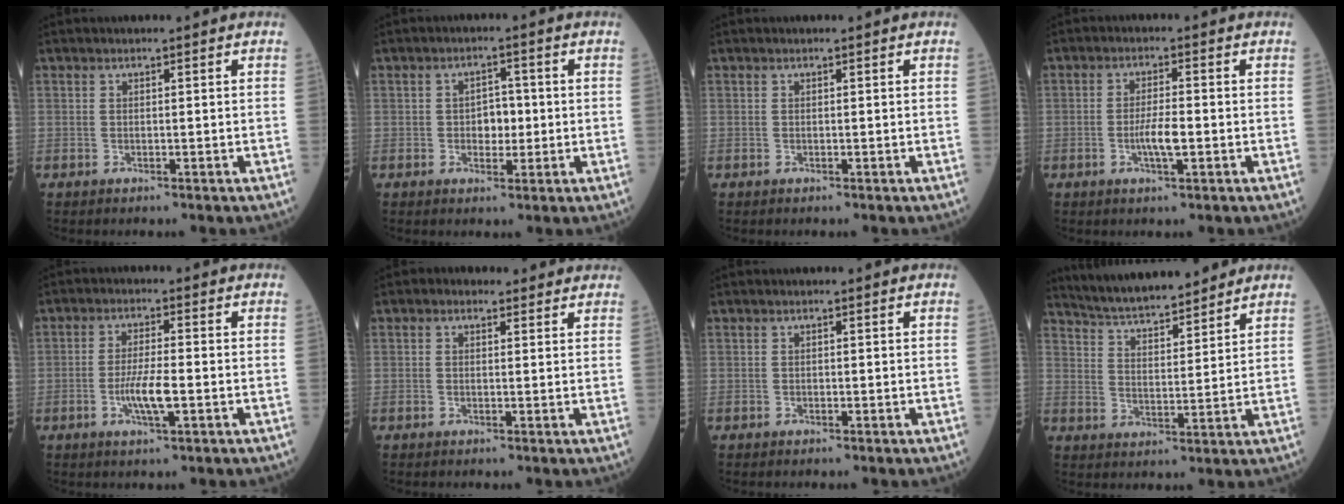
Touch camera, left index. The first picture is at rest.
{"total": 3.7, "force": [-0.3, 2.4, 2.8], "torque": [-0.040, 0.009, -0.005]}
{"total": 0.0}
{"total": 4.0, "force": [-1.1, 0.7, 3.8], "torque": [-0.076, -0.002, -0.021]}
{"total": 5.2, "force": [-1.5, 0.7, 5.0], "torque": [-0.101, -0.005, -0.029]}
{"total": 2.6, "force": [1.7, 1.7, 0.9], "torque": [-0.012, 0.020, 0.021]}
{"total": 0.0}
{"total": 12.7, "force": [11.6, 1.8, 4.7], "torque": [-0.080, 0.013, 0.189]}